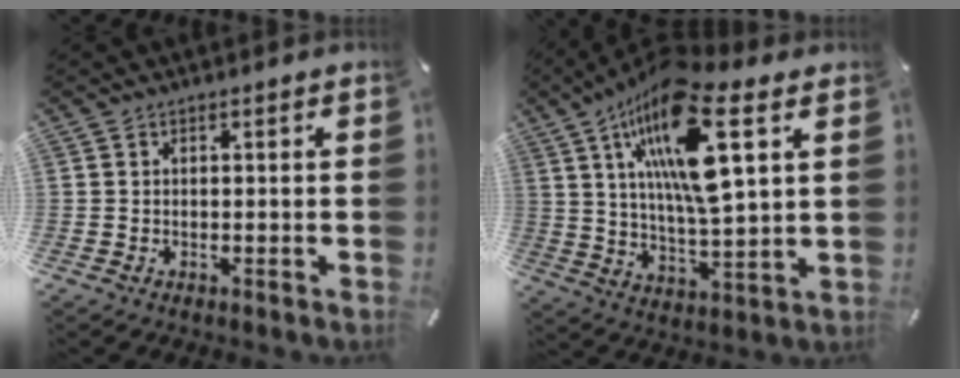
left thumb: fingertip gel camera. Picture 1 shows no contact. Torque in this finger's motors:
{"motor_torque": [1.31, 1.27, 1.57, -1.20, 0.81]}